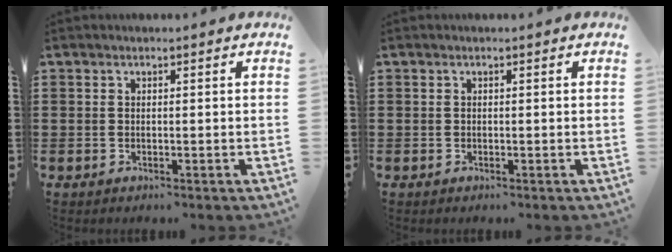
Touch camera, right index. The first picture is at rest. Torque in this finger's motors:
{"motor_torque": [0.09, 0.26, 0.04, 0.01]}